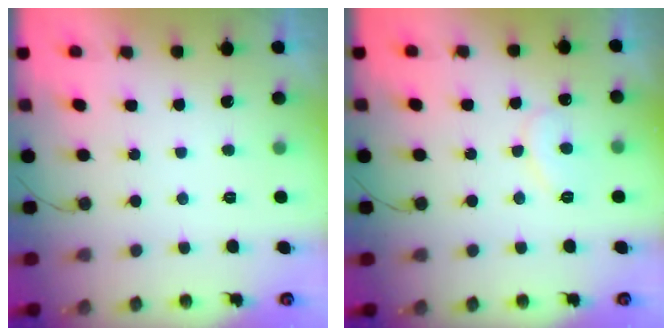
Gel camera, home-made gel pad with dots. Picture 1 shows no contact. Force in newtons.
{"total": 7.0, "press": 7.0, "slide": 0.4}